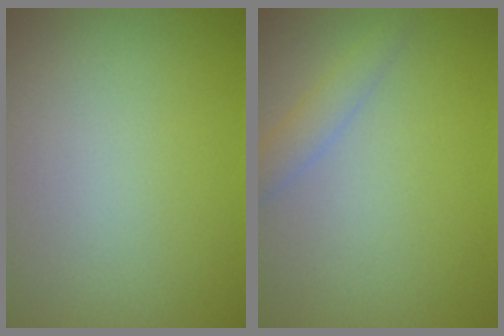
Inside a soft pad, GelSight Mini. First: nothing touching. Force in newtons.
{"total": 1.8, "press": 1.8, "slide": 0.1}